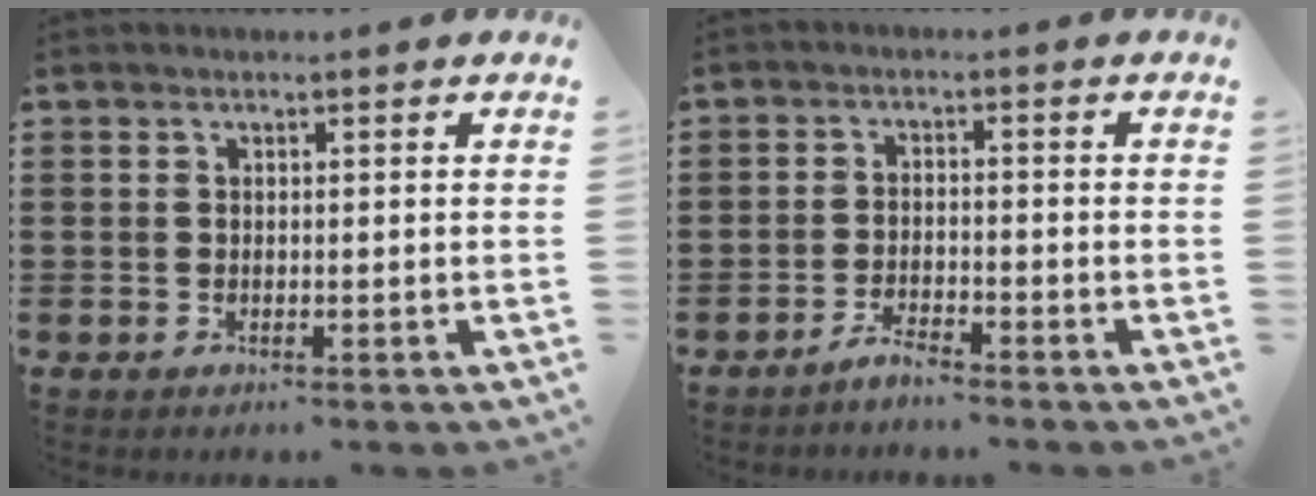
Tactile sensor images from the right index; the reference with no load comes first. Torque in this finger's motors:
{"motor_torque": [-0.09, 1.41, -0.59, -0.21]}